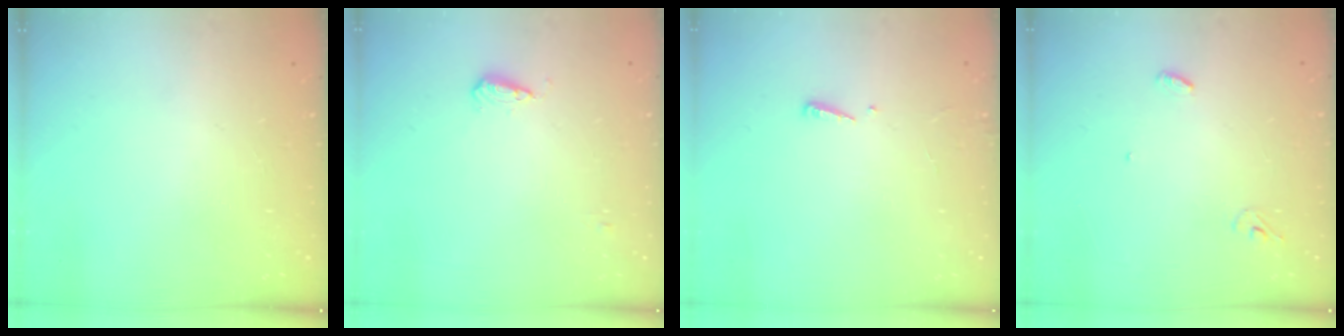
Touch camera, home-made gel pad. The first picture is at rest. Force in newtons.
{"total": 5.5, "press": 5.4, "slide": 0.9}
{"total": 2.4, "press": 2.4, "slide": 0.2}
{"total": 3.5, "press": 3.5, "slide": 0.3}